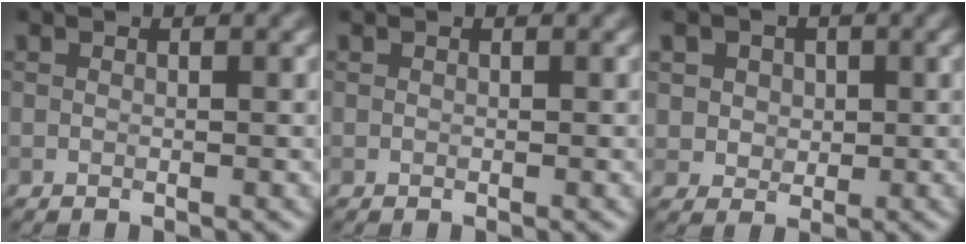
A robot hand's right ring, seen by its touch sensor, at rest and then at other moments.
{"total": 0.0}
{"total": 3.7, "force": [1.5, 3.0, 1.6], "torque": [-0.030, 0.008, 0.023]}